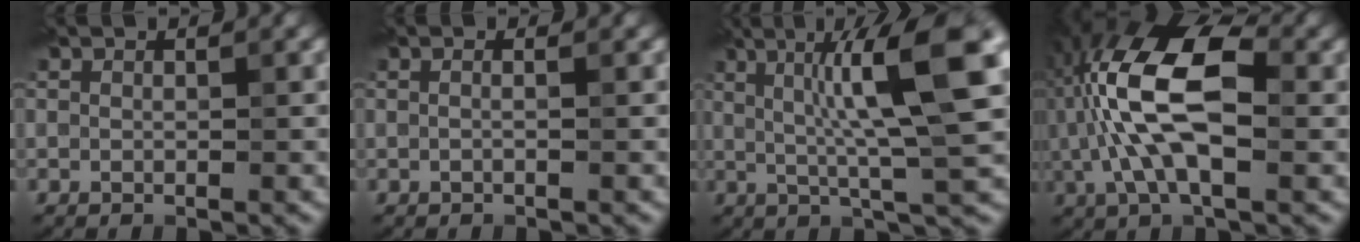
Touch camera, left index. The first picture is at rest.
{"total": 1.0, "force": [0.3, 0.5, 0.8], "torque": [0.000, -0.011, -0.016]}
{"total": 10.3, "force": [2.0, 1.6, 10.0], "torque": [-0.141, 0.011, 0.032]}
{"total": 10.5, "force": [0.6, 4.8, 9.4], "torque": [-0.183, 0.020, 0.003]}